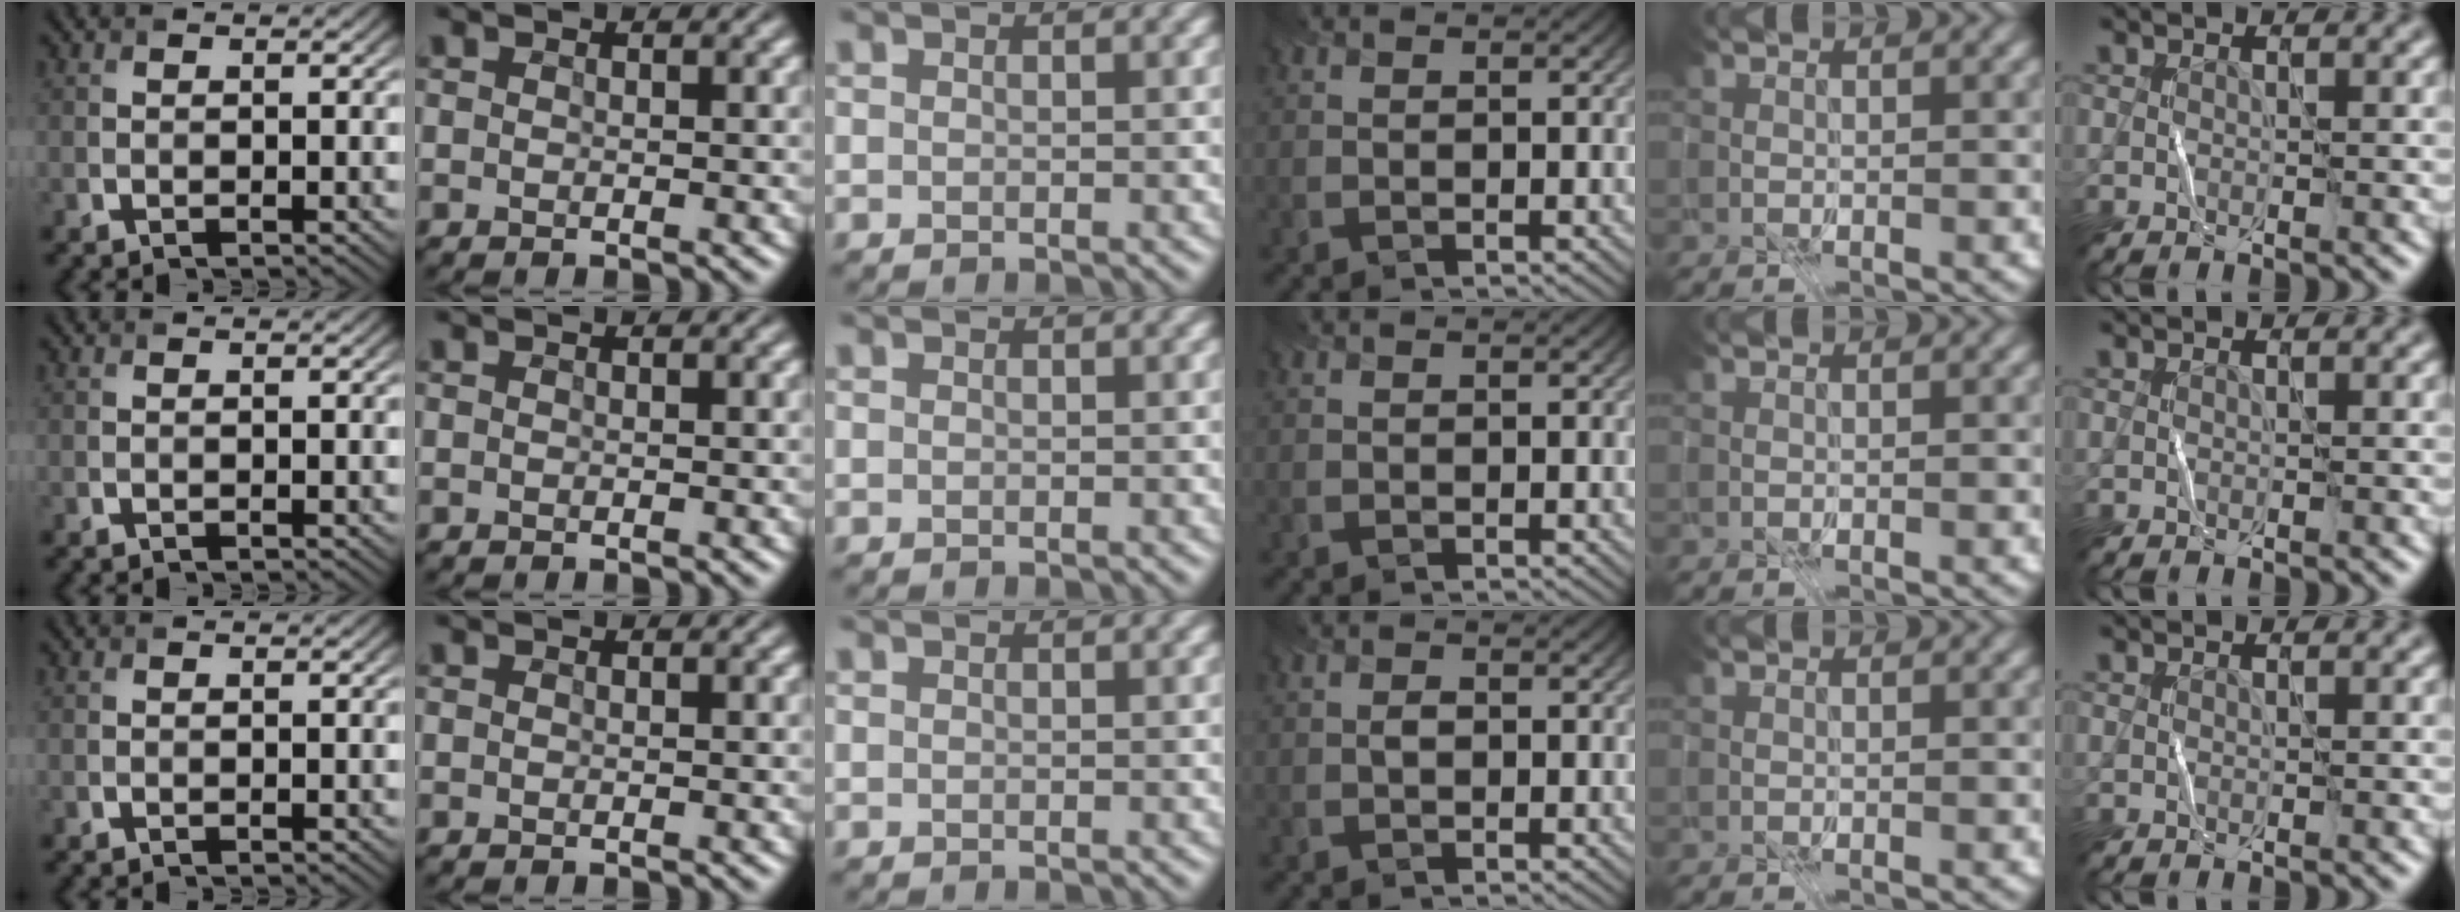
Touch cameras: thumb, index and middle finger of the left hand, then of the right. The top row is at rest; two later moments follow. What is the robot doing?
{"motion": "fold", "object": "file"}